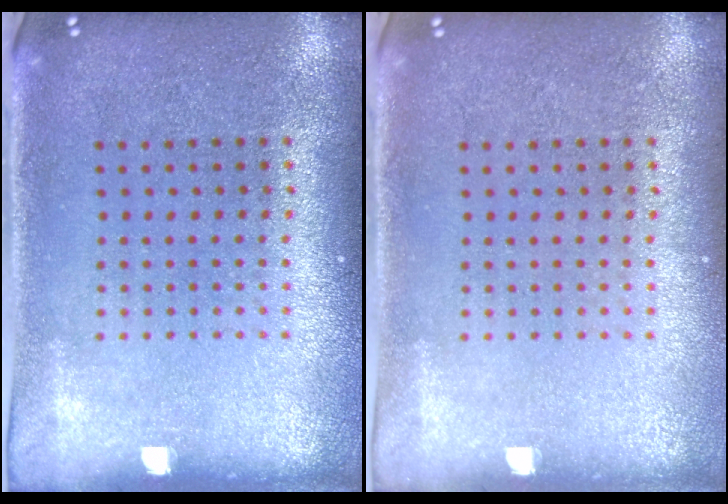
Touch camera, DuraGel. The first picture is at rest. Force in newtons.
{"total": 0.0}